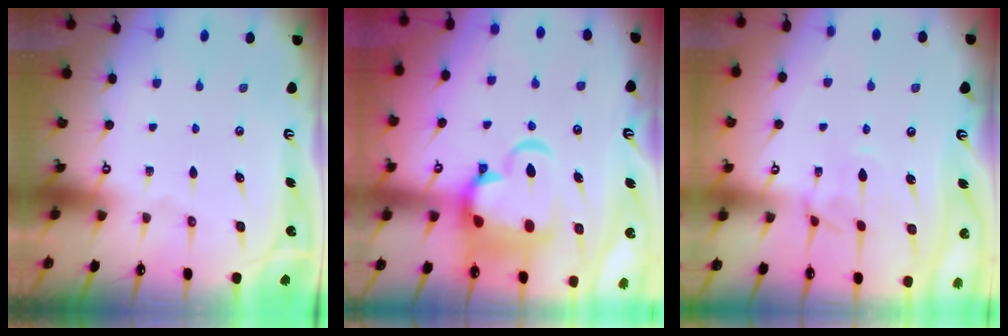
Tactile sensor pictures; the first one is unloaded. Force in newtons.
{"total": 9.9, "press": 9.7, "slide": 2.0}
{"total": 3.4, "press": 3.4, "slide": 0.4}